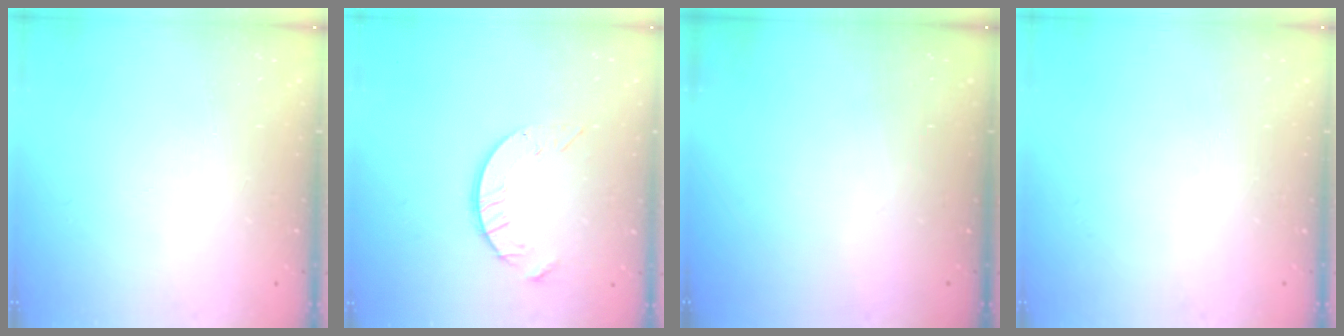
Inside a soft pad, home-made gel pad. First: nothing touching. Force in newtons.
{"total": 7.0, "press": 7.0, "slide": 0.4}
{"total": 0.0}
{"total": 0.0}